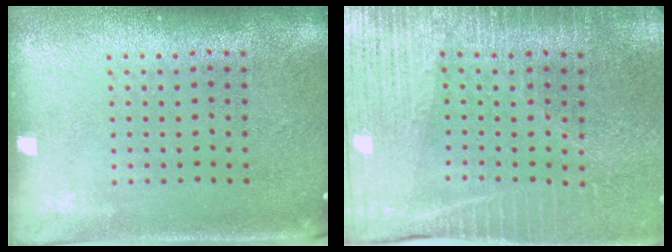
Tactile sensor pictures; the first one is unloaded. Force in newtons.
{"total": 3.6, "press": 3.4, "slide": 1.1}